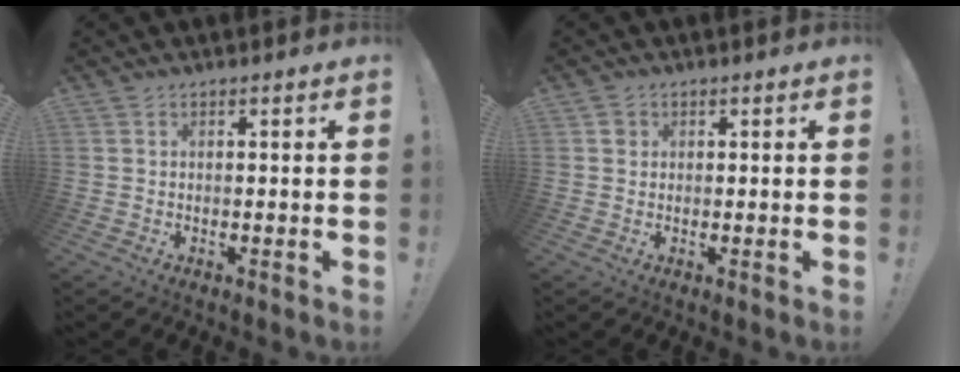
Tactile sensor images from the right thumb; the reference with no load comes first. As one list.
[{"total": 1.8, "force": [0.6, 1.6, 0.4], "torque": [0.006, -0.001, 0.009]}]